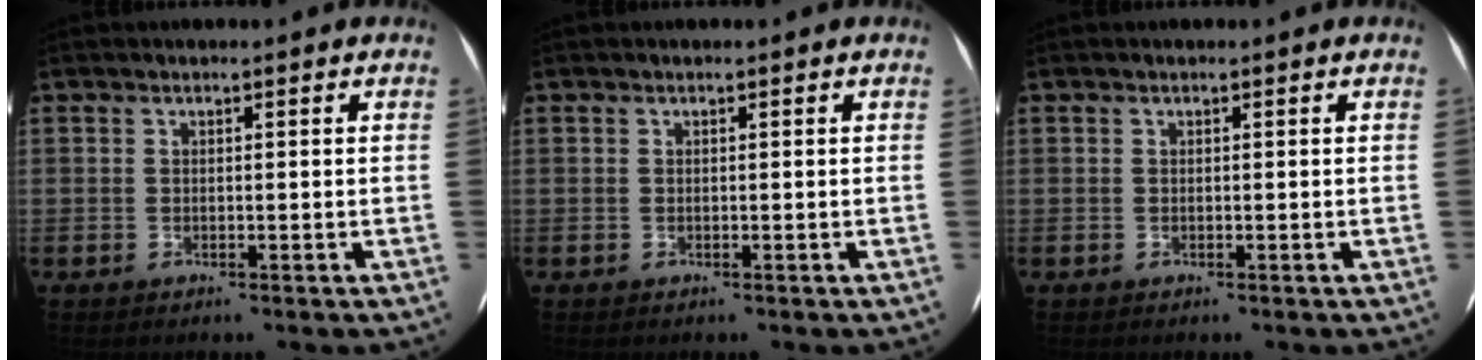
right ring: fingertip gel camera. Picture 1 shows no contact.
{"total": 0.0}
{"total": 0.0}